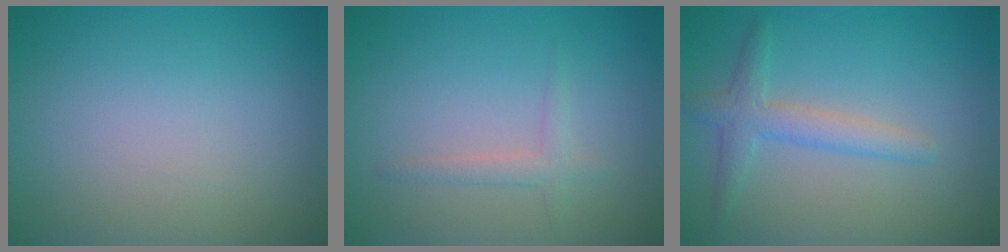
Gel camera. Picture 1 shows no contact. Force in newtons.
{"total": 1.3, "press": 1.3, "slide": 0.0}
{"total": 2.3, "press": 2.3, "slide": 0.0}